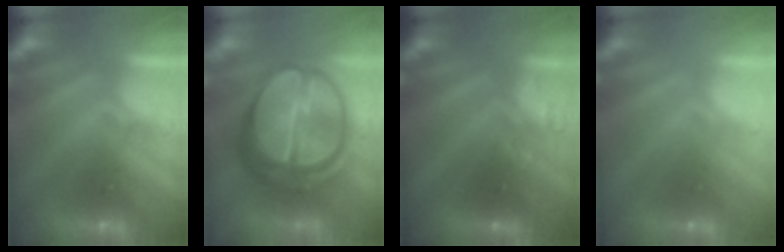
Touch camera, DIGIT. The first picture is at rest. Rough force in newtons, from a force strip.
{"total": 7.2}
{"total": 2.9}
{"total": 3.3}